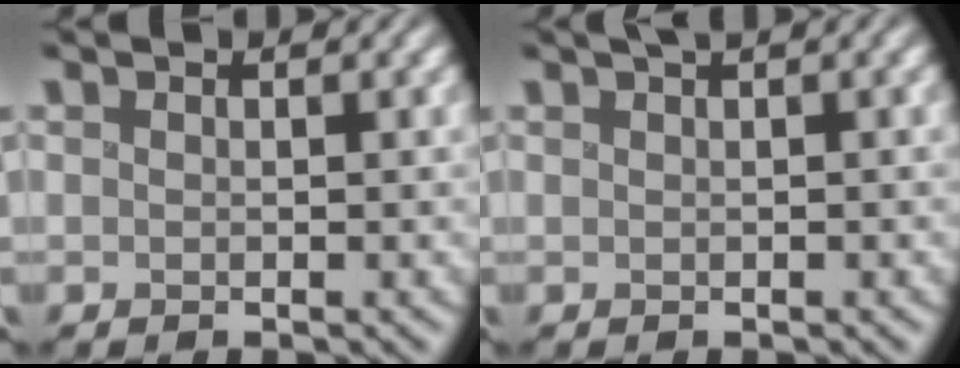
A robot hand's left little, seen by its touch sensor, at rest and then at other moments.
{"total": 1.8, "force": [1.0, 0.5, 1.4], "torque": [-0.017, 0.009, 0.015]}